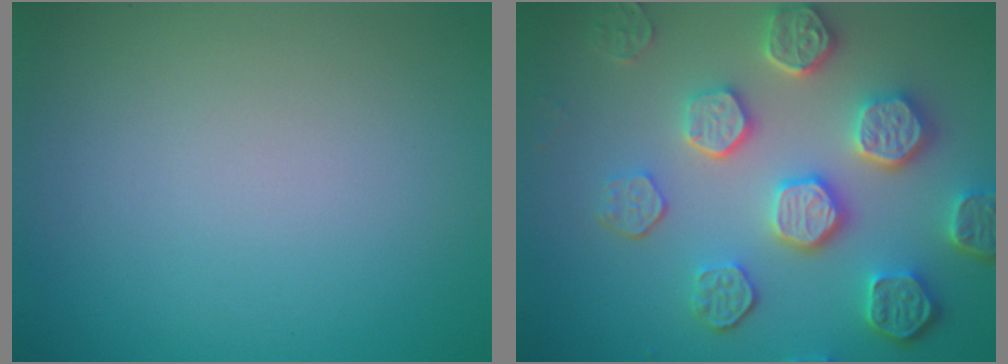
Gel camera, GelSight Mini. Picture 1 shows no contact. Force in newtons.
{"total": 7.0, "press": 5.7, "slide": 4.2}